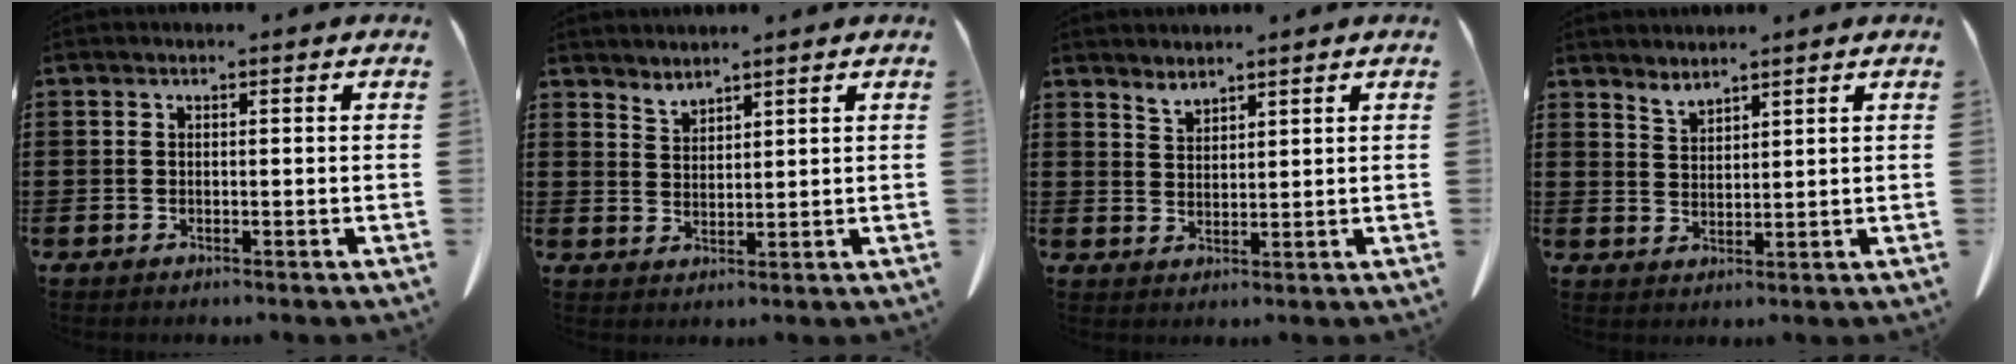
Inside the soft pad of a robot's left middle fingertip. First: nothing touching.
{"total": 2.4, "force": [2.4, 0.0, -0.1], "torque": [-0.004, -0.007, 0.048]}
{"total": 2.2, "force": [2.2, 0.2, 0.1], "torque": [-0.007, -0.006, 0.043]}
{"total": 2.2, "force": [2.2, 0.0, 0.3], "torque": [-0.010, -0.005, 0.042]}